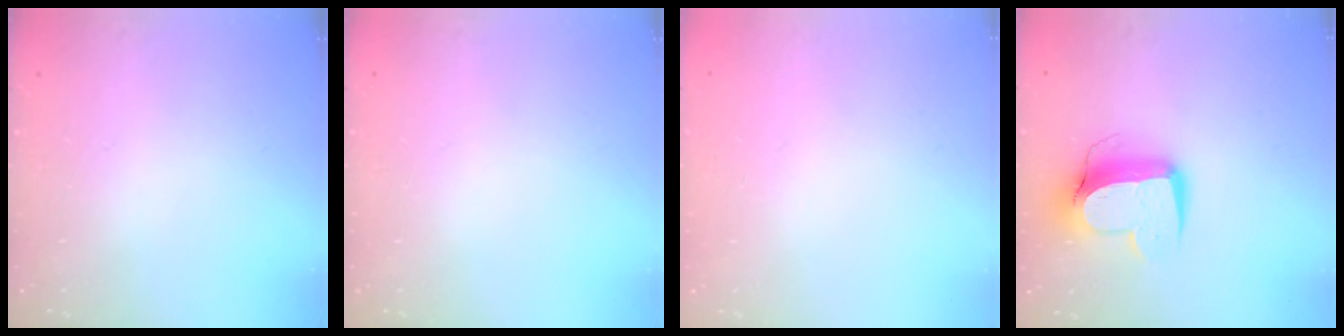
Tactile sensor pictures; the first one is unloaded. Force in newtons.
{"total": 0.0}
{"total": 0.0}
{"total": 12.3, "press": 12.2, "slide": 1.3}